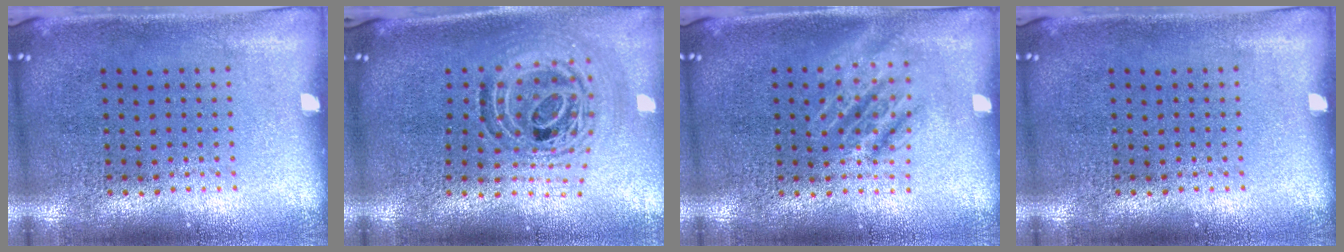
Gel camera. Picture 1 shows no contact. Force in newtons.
{"total": 1.2, "press": 1.1, "slide": 0.5}
{"total": 1.2, "press": 1.2, "slide": 0.2}
{"total": 0.0}